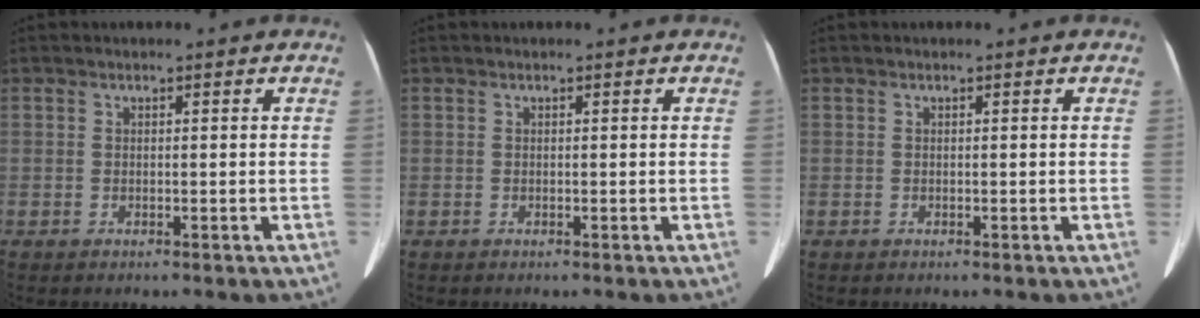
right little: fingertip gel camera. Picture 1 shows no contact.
{"total": 0.0}
{"total": 0.0}